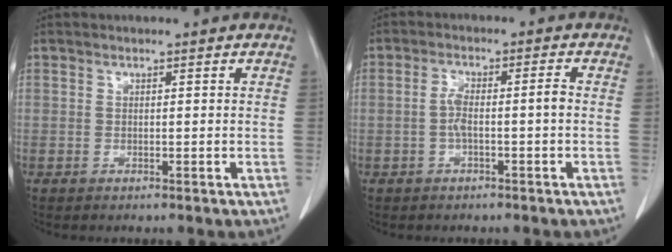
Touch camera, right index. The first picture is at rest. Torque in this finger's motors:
{"motor_torque": [0.55, -0.08, 0.27, 0.07]}